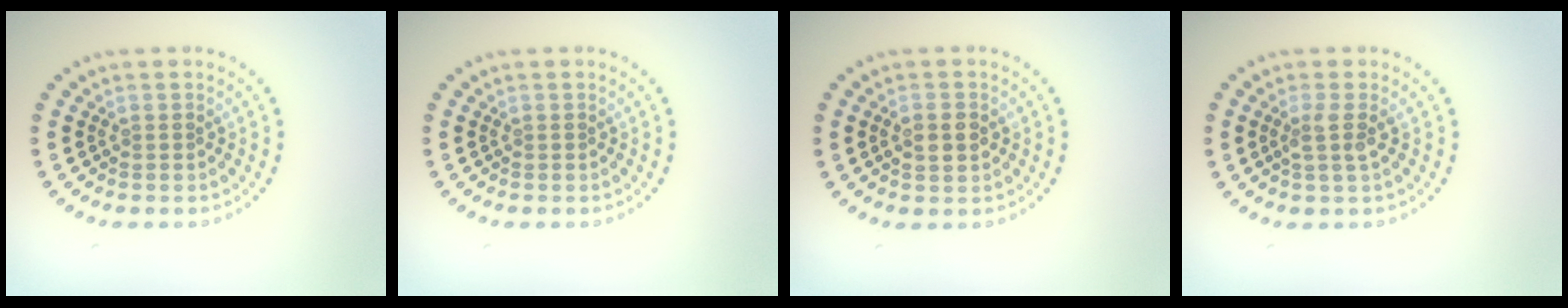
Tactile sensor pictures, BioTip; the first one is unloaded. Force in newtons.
{"total": 0.0}
{"total": 2.1, "press": 2.1, "slide": 0.2}
{"total": 1.7, "press": 1.3, "slide": 1.2}